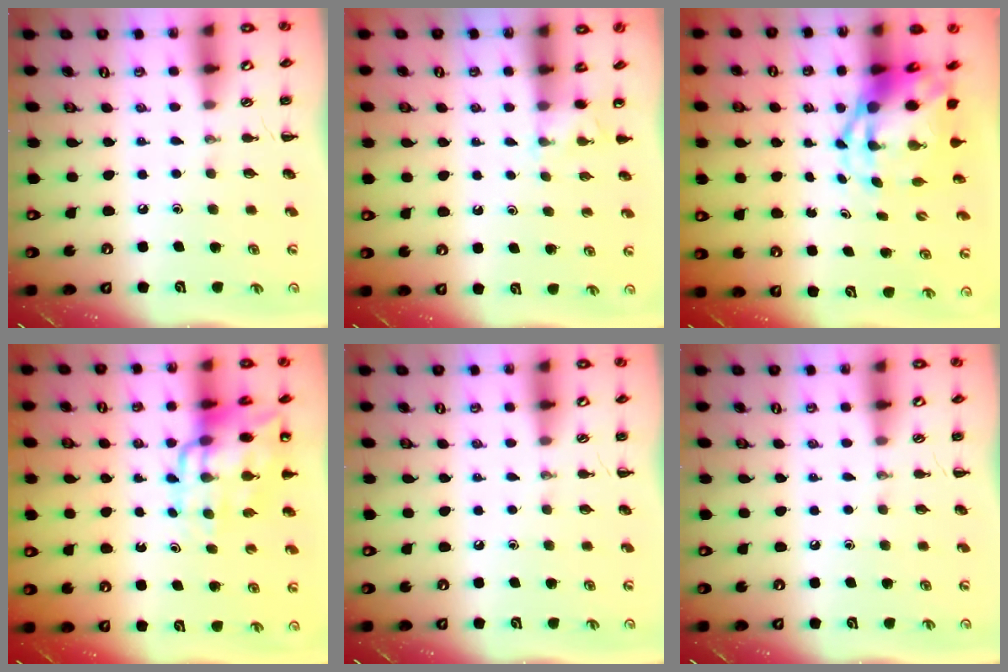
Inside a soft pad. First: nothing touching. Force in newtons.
{"total": 2.6, "press": 2.4, "slide": 1.0}
{"total": 7.2, "press": 6.9, "slide": 2.1}
{"total": 13.8, "press": 13.3, "slide": 3.7}
{"total": 0.0}
{"total": 0.0}